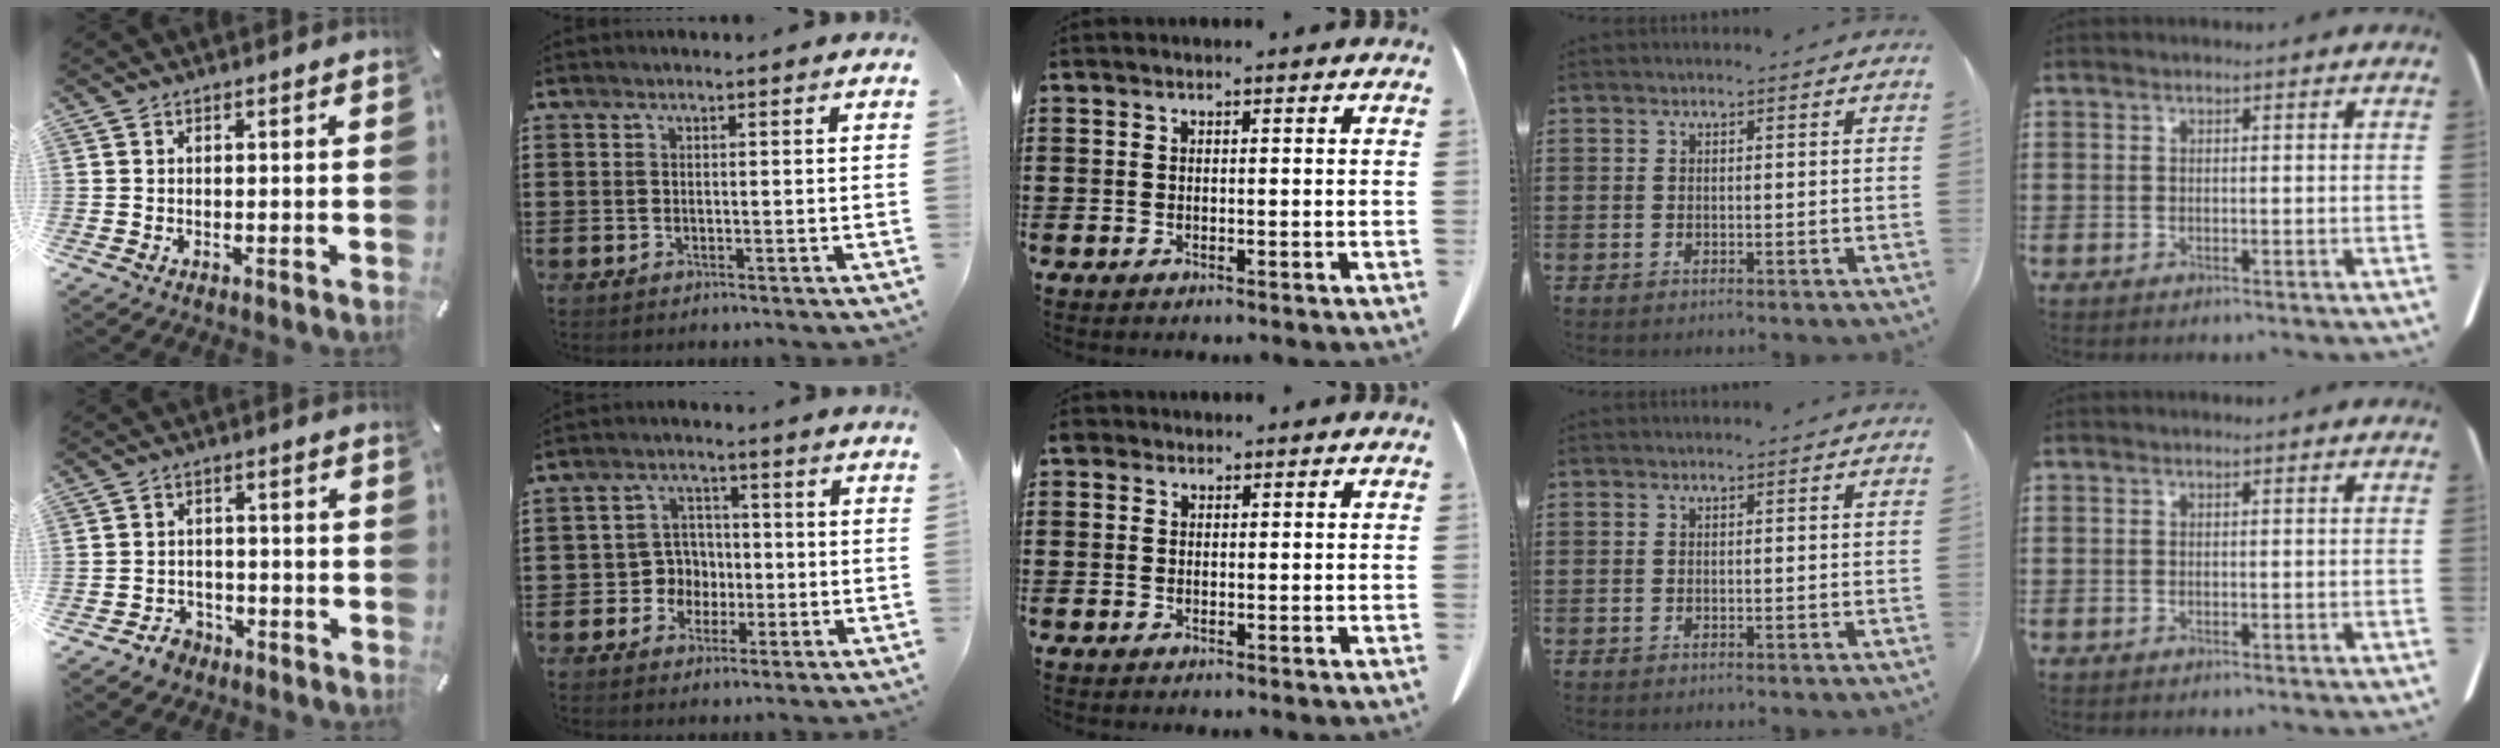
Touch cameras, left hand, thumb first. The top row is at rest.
{"thumb": {"total": 4.3, "force": [-2.7, 3.1, 1.2], "torque": [-0.025, 0.013, -0.052]}, "index": {"total": 5.0, "force": [-1.0, 4.7, 1.4], "torque": [-0.043, 0.012, -0.019]}, "middle": {"total": 1.0, "force": [0.4, 0.8, 0.4], "torque": [-0.012, 0.006, 0.007]}}